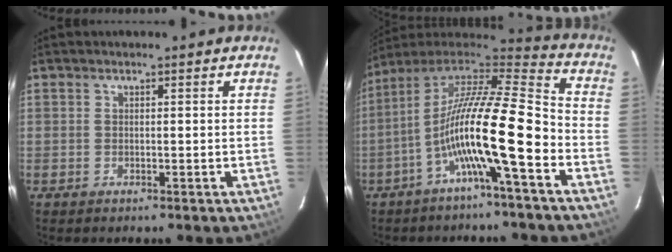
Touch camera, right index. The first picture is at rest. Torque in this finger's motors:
{"motor_torque": [1.35, -0.79, 1.05, 0.21]}